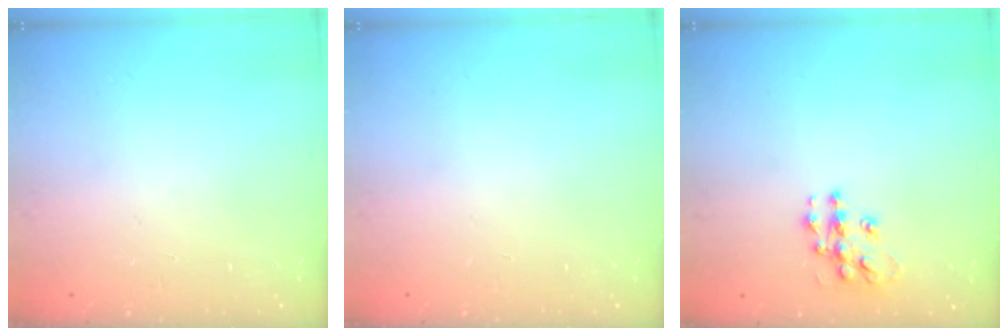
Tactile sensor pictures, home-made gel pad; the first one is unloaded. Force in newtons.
{"total": 0.0}
{"total": 10.2, "press": 10.2, "slide": 0.5}